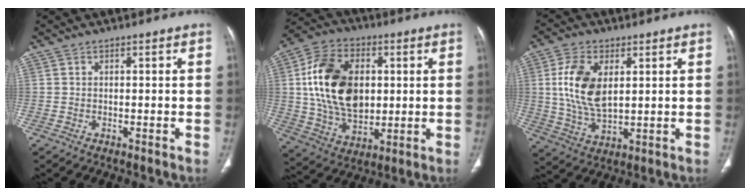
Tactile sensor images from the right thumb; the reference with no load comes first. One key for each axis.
{"total": 19.2, "fx": 2.6, "fy": 12.9, "fz": 14.0, "tx": -0.224, "ty": -0.001, "tz": 0.053}
{"total": 11.6, "fx": 2.6, "fy": 6.4, "fz": 9.4, "tx": -0.184, "ty": -0.012, "tz": 0.054}